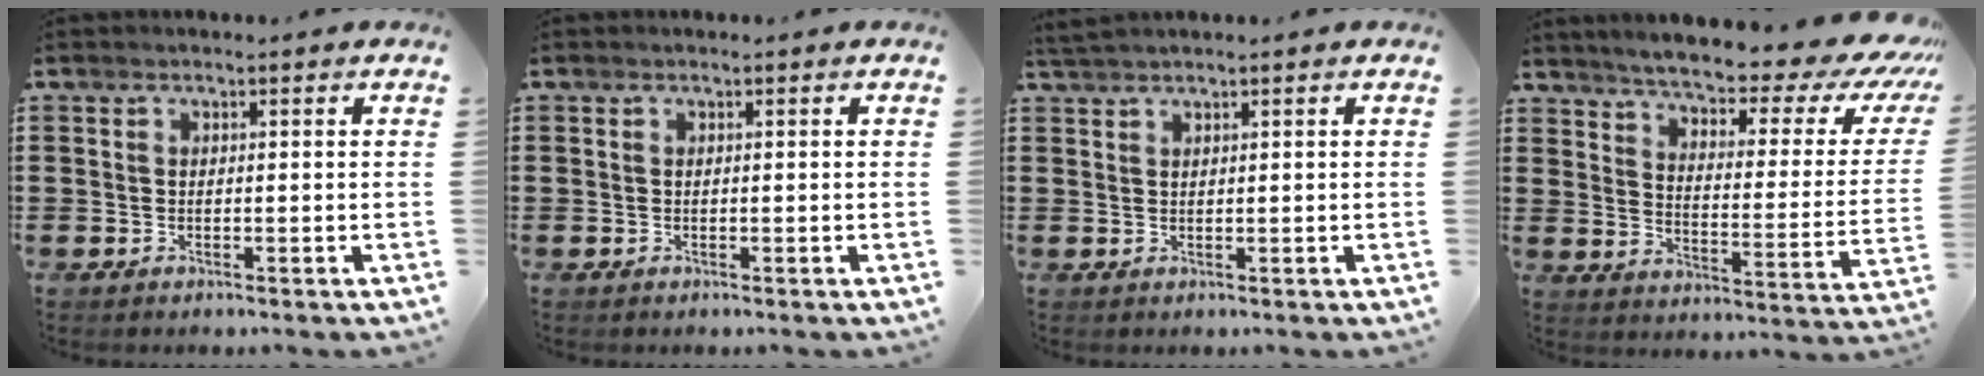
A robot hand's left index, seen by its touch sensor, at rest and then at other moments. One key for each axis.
{"total": 0.0}
{"total": 1.1, "fx": 1.1, "fy": -0.2, "fz": 0.3, "tx": -0.007, "ty": -0.001, "tz": 0.021}
{"total": 5.8, "fx": 5.0, "fy": 0.1, "fz": 3.0, "tx": -0.073, "ty": -0.044, "tz": 0.078}